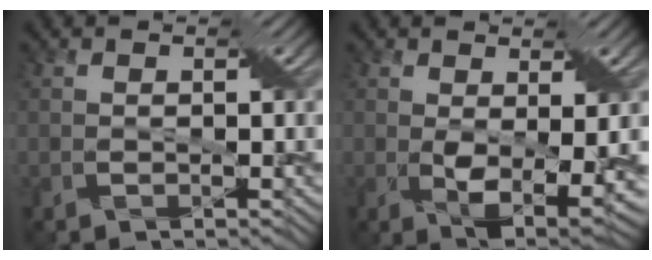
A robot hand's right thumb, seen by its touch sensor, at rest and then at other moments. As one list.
[{"total": 6.1, "force": [0.2, 2.5, 5.5], "torque": [-0.102, -0.018, 0.016]}]